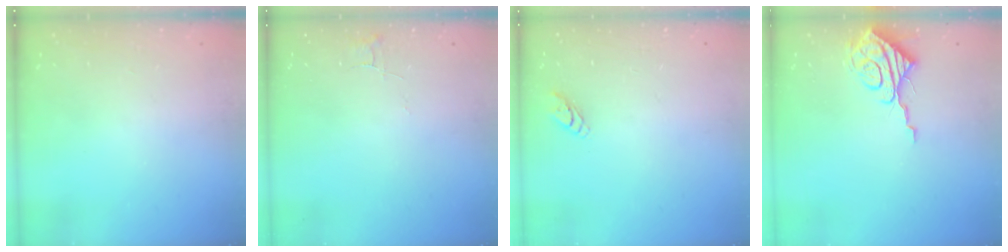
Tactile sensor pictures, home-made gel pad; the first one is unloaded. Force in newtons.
{"total": 3.5, "press": 3.5, "slide": 0.3}
{"total": 2.8, "press": 2.8, "slide": 0.3}
{"total": 11.6, "press": 11.5, "slide": 1.1}